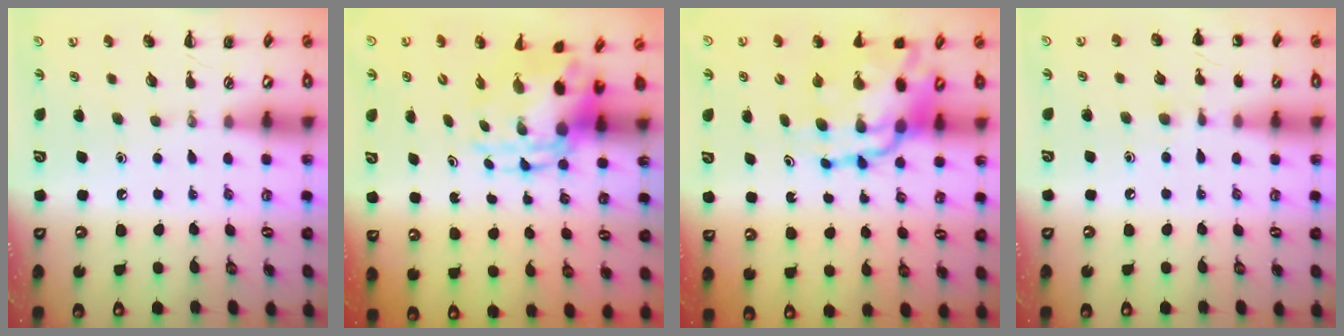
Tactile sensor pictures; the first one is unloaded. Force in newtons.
{"total": 6.0, "press": 5.8, "slide": 1.3}
{"total": 14.5, "press": 14.0, "slide": 3.7}
{"total": 5.8, "press": 5.5, "slide": 1.8}